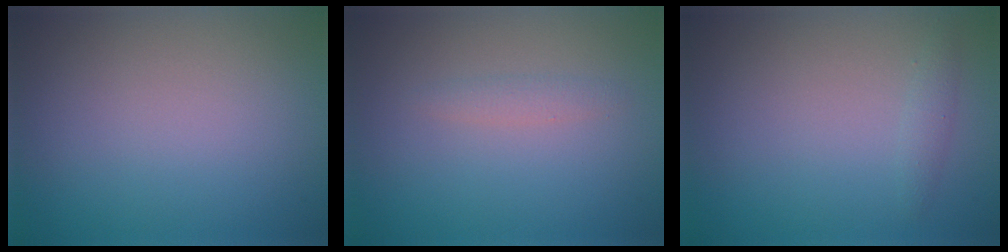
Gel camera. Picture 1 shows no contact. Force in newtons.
{"total": 1.0, "press": 1.0, "slide": 0.0}
{"total": 1.0, "press": 1.0, "slide": 0.0}